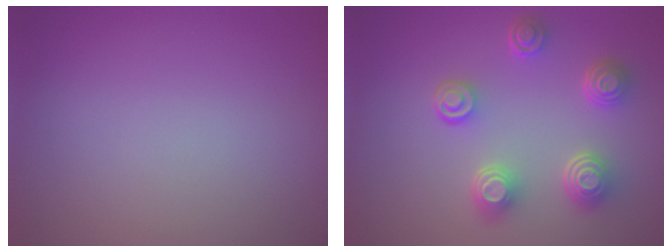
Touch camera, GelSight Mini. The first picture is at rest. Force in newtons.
{"total": 4.5, "press": 3.6, "slide": 2.7}